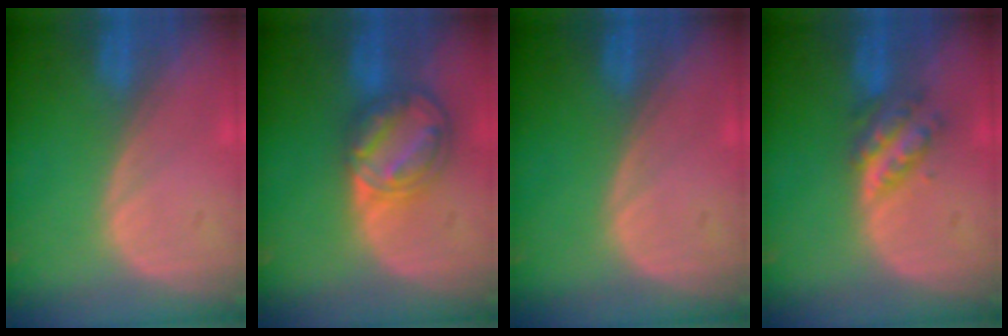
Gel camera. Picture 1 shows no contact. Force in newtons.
{"total": 8.4, "press": 7.0, "slide": 4.6}
{"total": 0.0}
{"total": 4.7, "press": 4.6, "slide": 1.2}